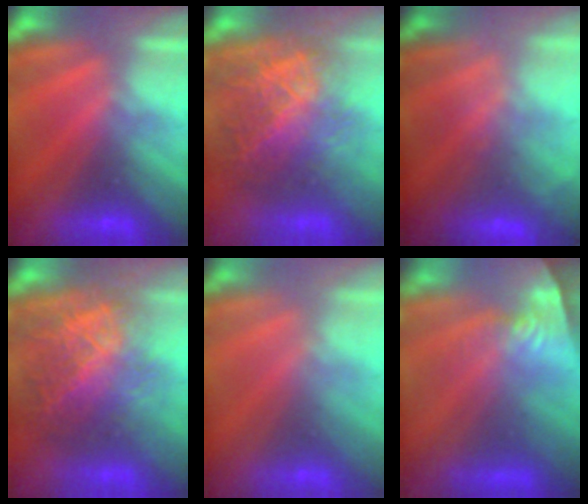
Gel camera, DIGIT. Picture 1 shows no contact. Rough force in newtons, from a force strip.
{"total": 7.5}
{"total": 7.7}
{"total": 7.5}
{"total": 2.8}
{"total": 7.6}